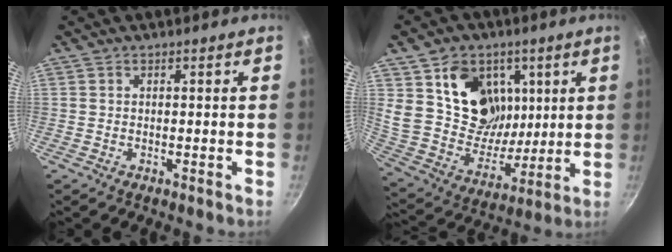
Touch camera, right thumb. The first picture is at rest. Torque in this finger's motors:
{"motor_torque": [-1.47, 1.95, 1.23, 0.75, 0.27]}